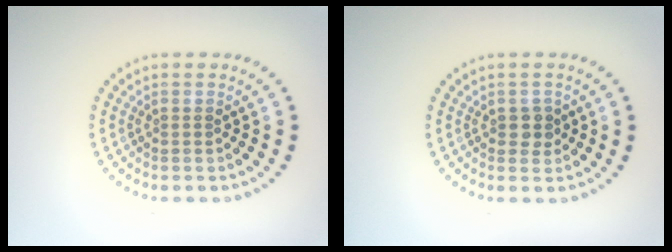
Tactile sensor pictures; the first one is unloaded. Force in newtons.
{"total": 1.3, "press": 1.3, "slide": 0.3}